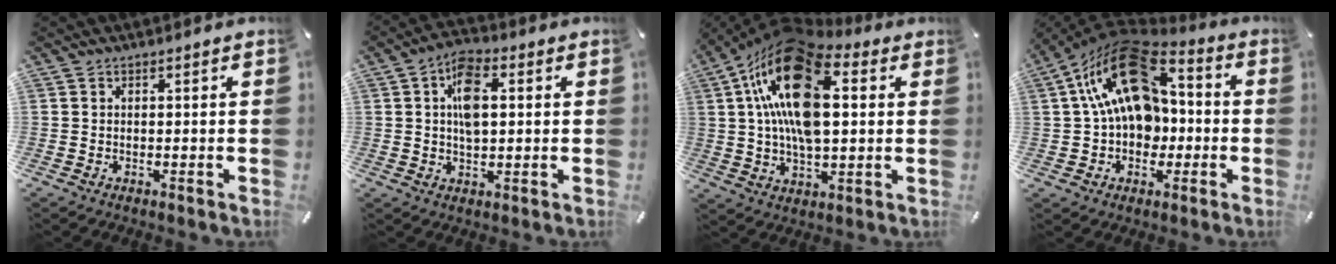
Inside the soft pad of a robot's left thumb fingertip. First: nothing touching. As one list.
[{"total": 8.4, "force": [1.5, 4.8, 6.7], "torque": [-0.115, 0.003, 0.023]}, {"total": 21.8, "force": [5.9, 12.3, 17.1], "torque": [-0.335, -0.009, 0.092]}, {"total": 21.2, "force": [4.4, 15.1, 14.3], "torque": [-0.249, -0.016, 0.077]}]